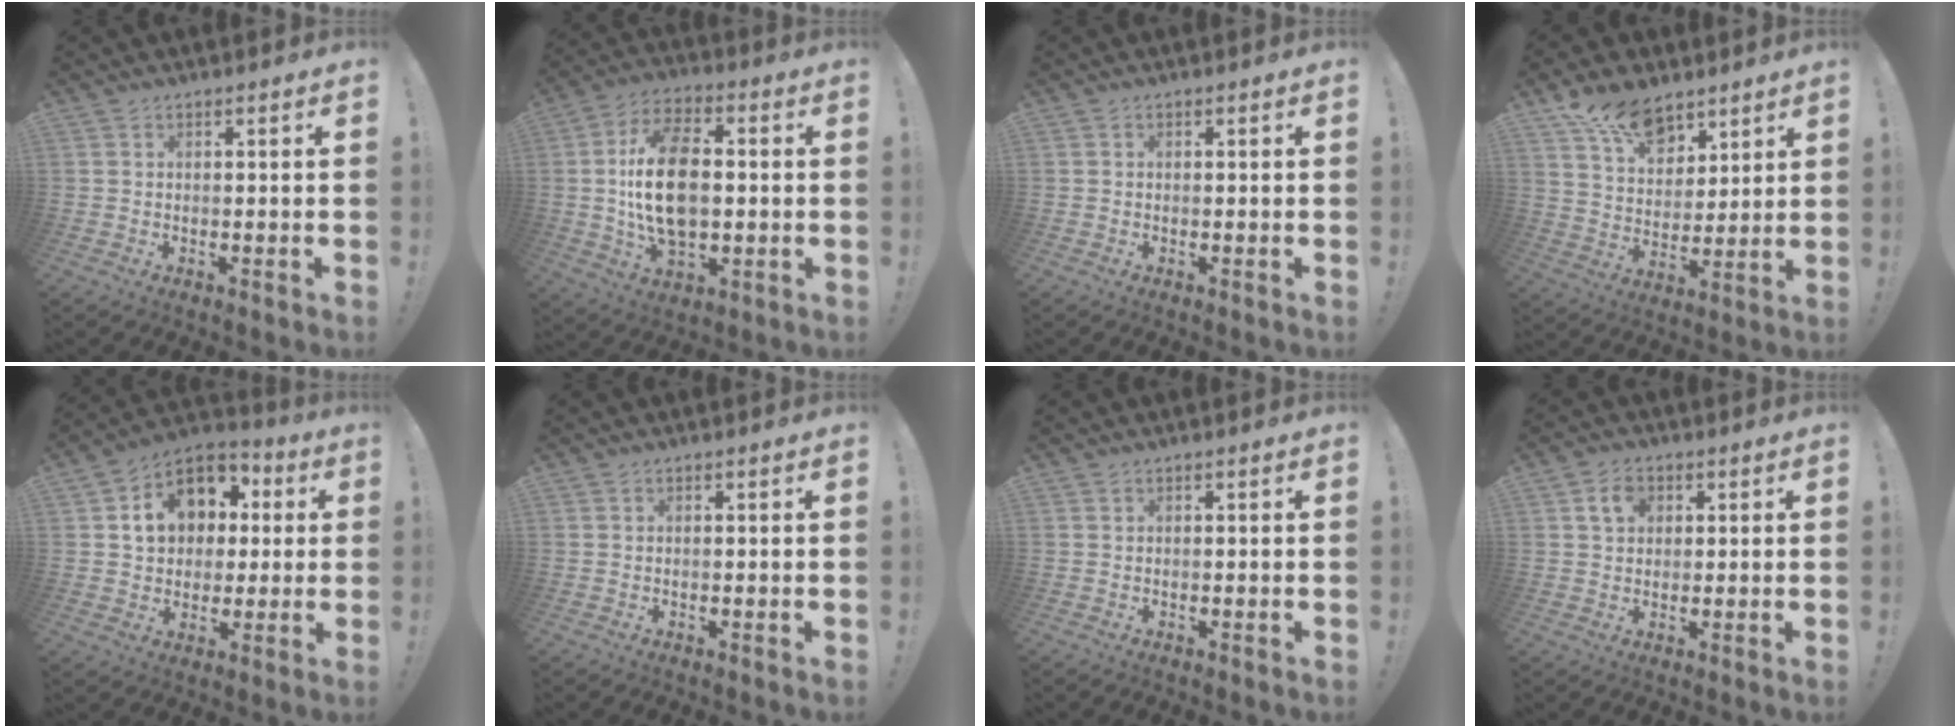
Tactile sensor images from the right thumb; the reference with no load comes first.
{"total": 18.1, "force": [0.1, 11.1, 14.3], "torque": [-0.265, 0.003, -0.005]}
{"total": 0.0}
{"total": 14.3, "force": [9.5, 8.6, 6.4], "torque": [-0.110, -0.053, 0.181]}
{"total": 14.5, "force": [3.8, 11.8, 7.6], "torque": [-0.112, -0.006, 0.079]}
{"total": 0.0}
{"total": 0.0}
{"total": 5.6, "force": [2.0, 4.2, 3.1], "torque": [-0.046, 0.004, 0.036]}